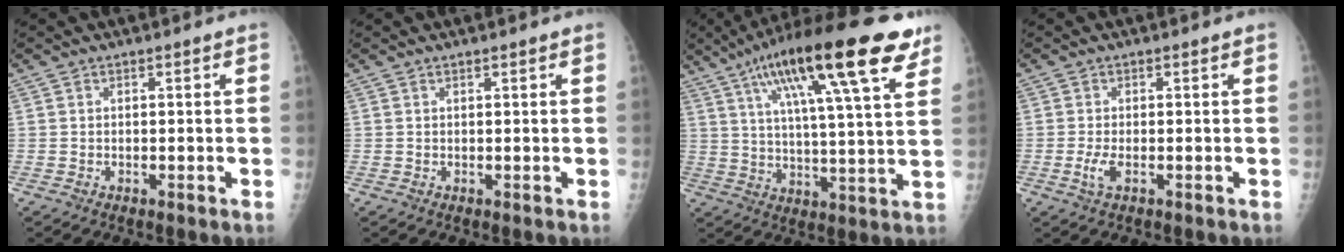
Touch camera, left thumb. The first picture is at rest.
{"total": 0.6, "force": [0.4, 0.1, 0.3], "torque": [-0.006, -0.001, 0.007]}
{"total": 24.1, "force": [13.1, 5.2, 19.6], "torque": [-0.307, -0.013, 0.204]}
{"total": 2.5, "force": [-0.5, 0.8, 2.3], "torque": [-0.056, -0.006, -0.011]}